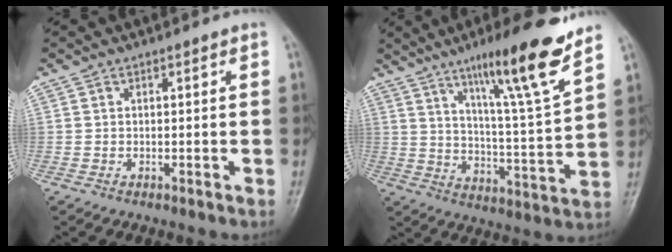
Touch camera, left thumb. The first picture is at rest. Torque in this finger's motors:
{"motor_torque": [0.63, 0.50, 1.38, -1.40, 0.24]}